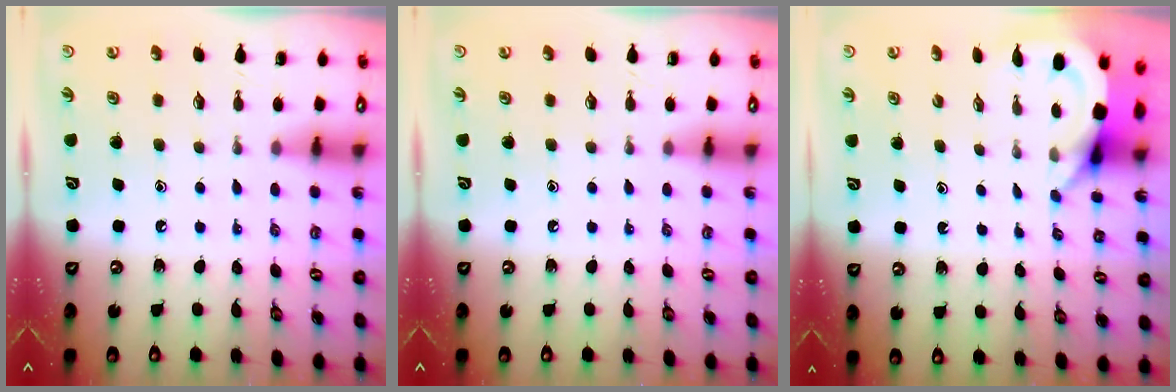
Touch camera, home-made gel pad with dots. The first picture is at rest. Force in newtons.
{"total": 0.0}
{"total": 3.9, "press": 3.9, "slide": 0.2}